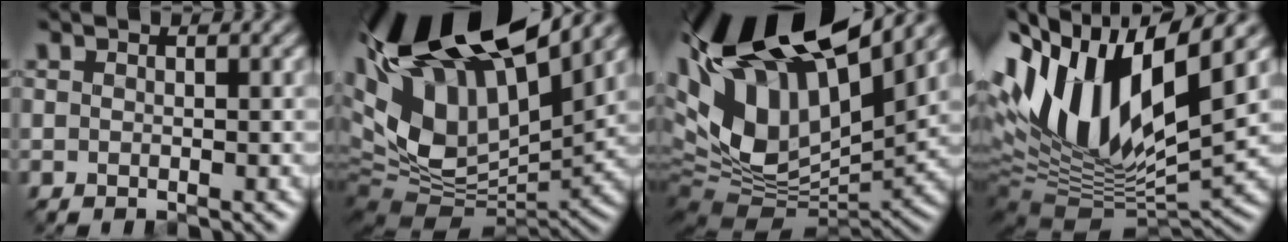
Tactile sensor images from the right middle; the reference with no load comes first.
{"total": 18.8, "force": [7.2, 9.5, 14.5], "torque": [-0.243, 0.022, 0.152]}
{"total": 17.2, "force": [7.1, 8.1, 13.5], "torque": [-0.247, 0.014, 0.149]}
{"total": 14.8, "force": [3.1, 6.7, 12.8], "torque": [-0.245, 0.007, 0.048]}